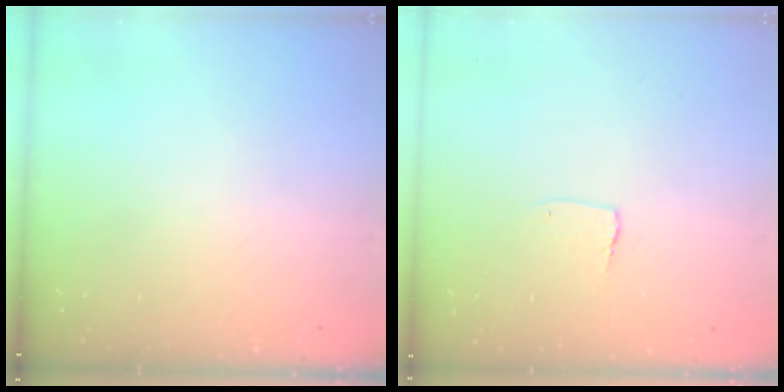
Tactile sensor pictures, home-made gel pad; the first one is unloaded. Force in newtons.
{"total": 3.2, "press": 3.2, "slide": 0.3}